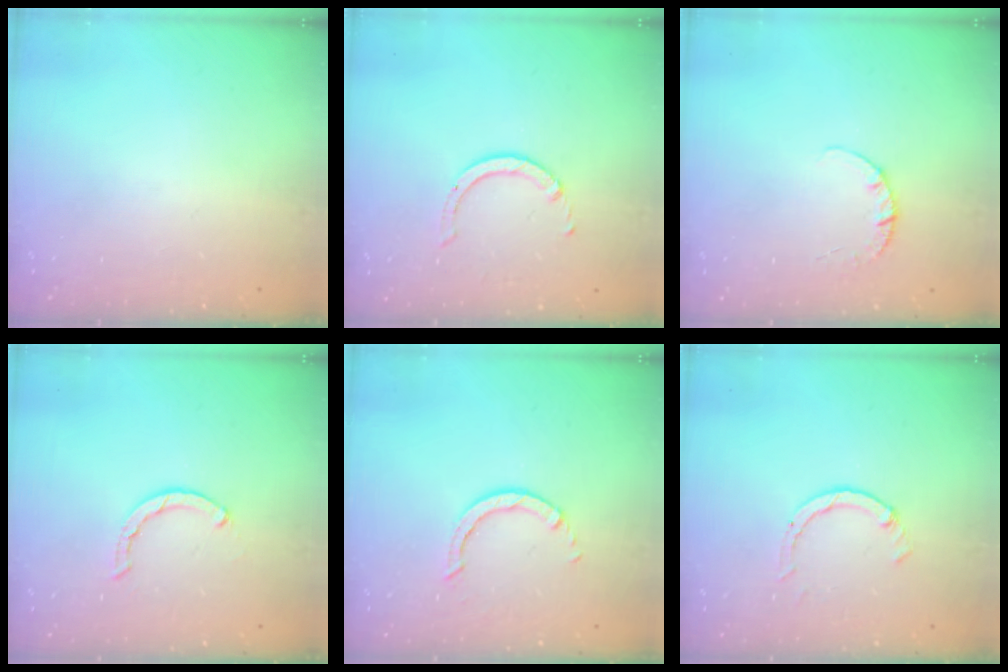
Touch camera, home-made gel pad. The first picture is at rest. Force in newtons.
{"total": 2.3, "press": 2.3, "slide": 0.3}
{"total": 2.7, "press": 2.7, "slide": 0.4}
{"total": 2.1, "press": 2.1, "slide": 0.2}
{"total": 3.4, "press": 3.4, "slide": 0.5}
{"total": 2.6, "press": 2.5, "slide": 0.3}